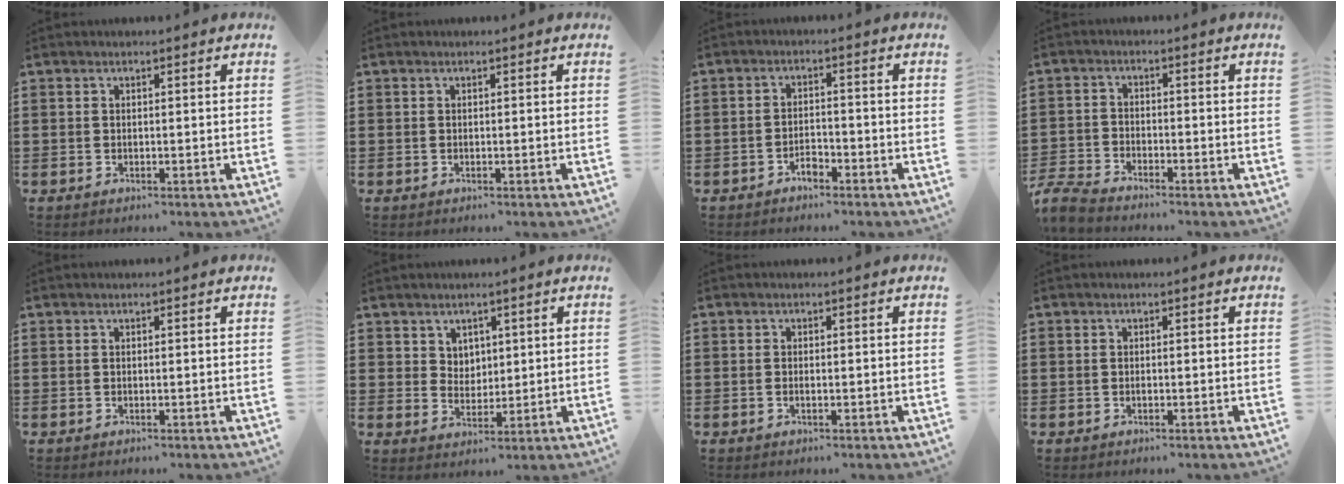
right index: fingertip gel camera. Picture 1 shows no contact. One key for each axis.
{"total": 0.0}
{"total": 2.3, "fx": -1.9, "fy": 0.9, "fz": 1.0, "tx": -0.024, "ty": 0.003, "tz": -0.040}
{"total": 3.7, "fx": -3.7, "fy": 0.3, "fz": 0.6, "tx": -0.034, "ty": -0.008, "tz": -0.081}
{"total": 0.0}
{"total": 3.5, "fx": 2.2, "fy": 2.7, "fz": 0.5, "tx": -0.021, "ty": 0.009, "tz": 0.041}
{"total": 0.5, "fx": -0.2, "fy": 0.2, "fz": 0.5, "tx": -0.009, "ty": -0.003, "tz": -0.003}
{"total": 0.5, "fx": -0.2, "fy": 0.4, "fz": 0.2, "tx": -0.005, "ty": 0.002, "tz": -0.006}